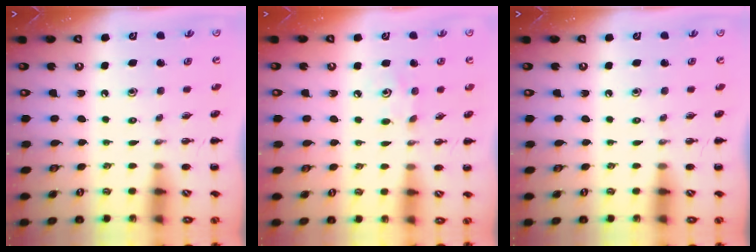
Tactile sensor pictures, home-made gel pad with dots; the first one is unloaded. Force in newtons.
{"total": 3.2, "press": 3.0, "slide": 0.9}
{"total": 0.0}